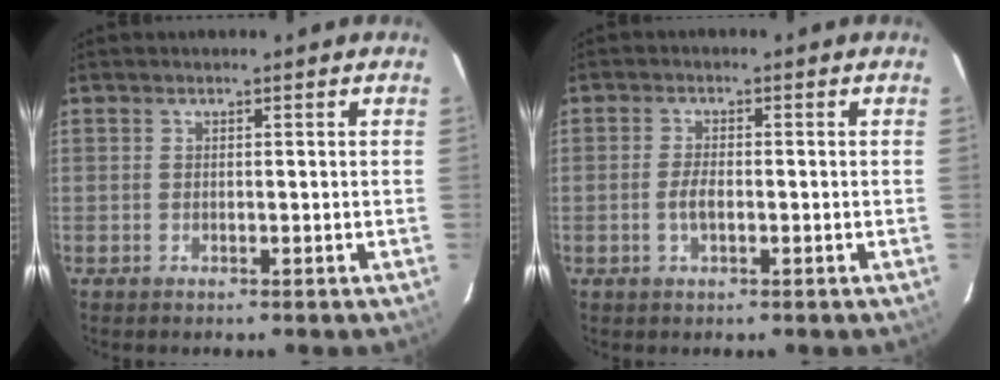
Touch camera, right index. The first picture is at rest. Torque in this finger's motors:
{"motor_torque": [0.57, -0.13, 0.30, 0.07]}